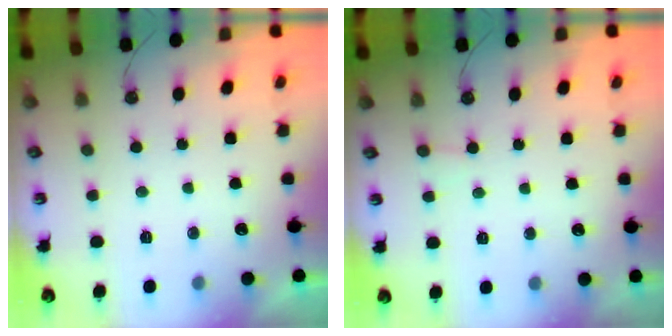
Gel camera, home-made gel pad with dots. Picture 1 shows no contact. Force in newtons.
{"total": 2.9, "press": 2.9, "slide": 0.2}